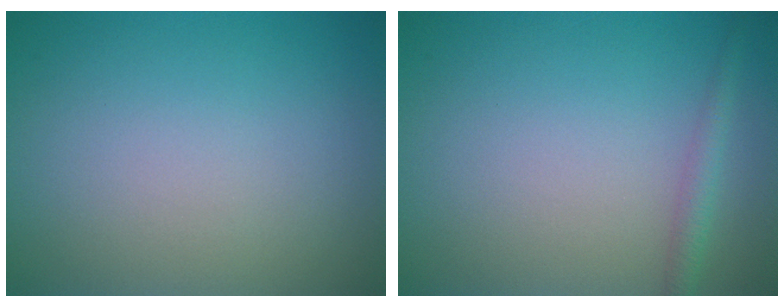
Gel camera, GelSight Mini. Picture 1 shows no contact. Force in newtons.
{"total": 1.6, "press": 1.6, "slide": 0.1}